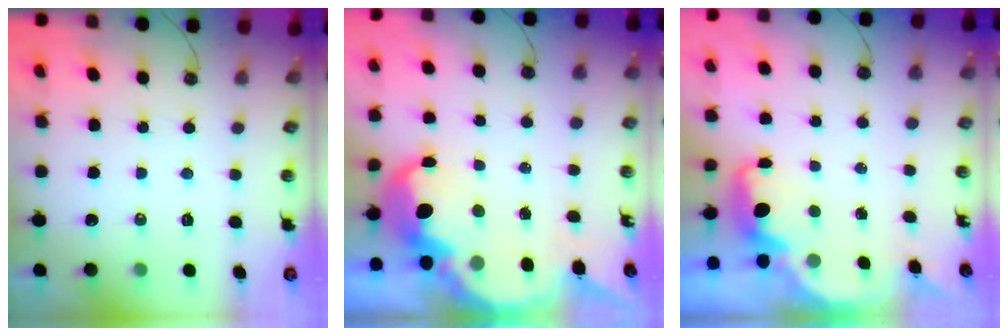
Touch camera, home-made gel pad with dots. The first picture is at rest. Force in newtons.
{"total": 9.5, "press": 9.4, "slide": 0.9}
{"total": 2.2, "press": 2.1, "slide": 0.6}